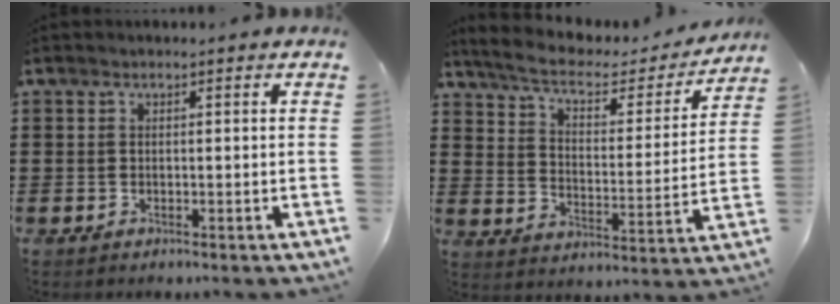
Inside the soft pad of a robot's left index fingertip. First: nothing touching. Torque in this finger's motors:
{"motor_torque": [0.95, -1.19, 0.07, -0.02]}